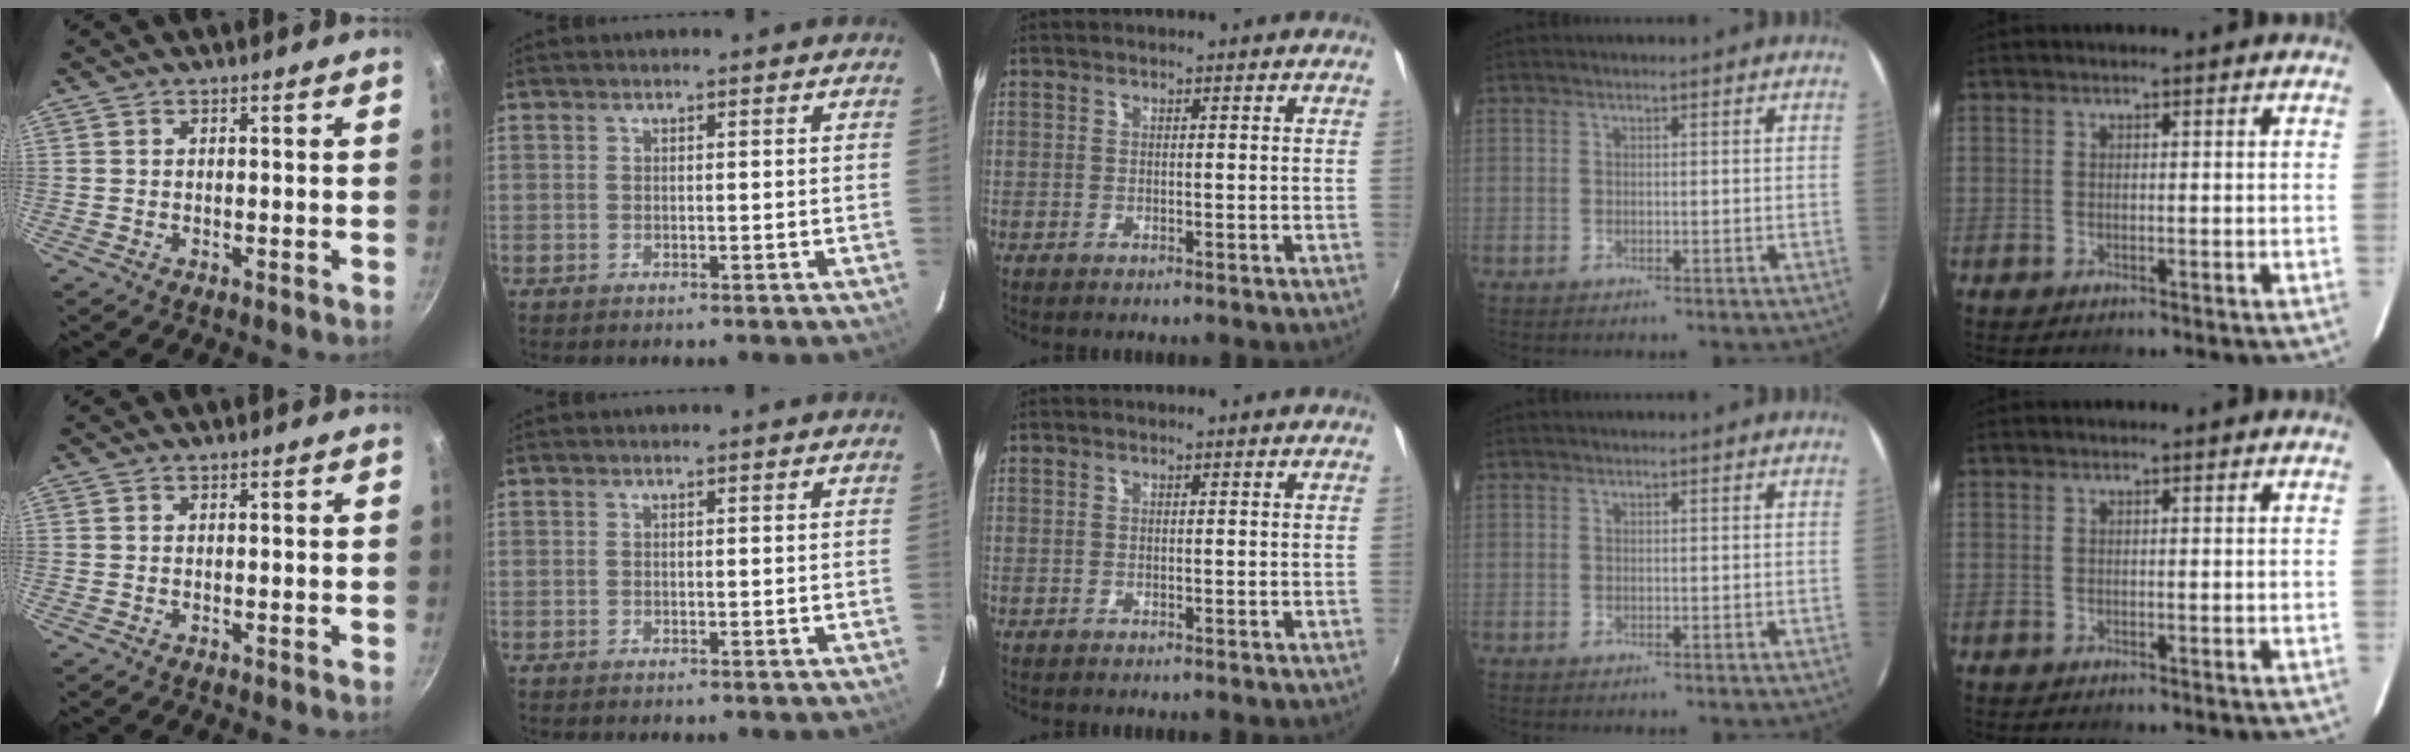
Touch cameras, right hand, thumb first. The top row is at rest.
{}